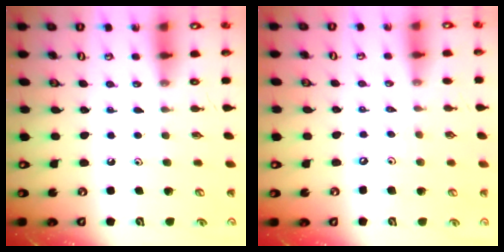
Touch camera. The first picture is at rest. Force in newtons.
{"total": 2.4, "press": 2.3, "slide": 0.4}